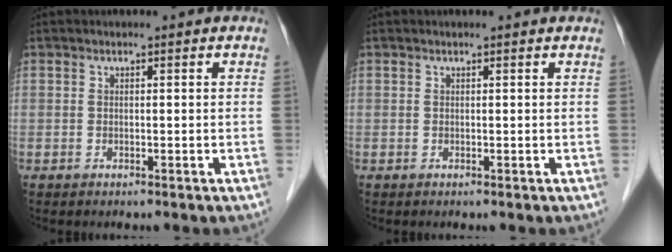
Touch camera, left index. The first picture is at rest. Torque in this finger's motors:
{"motor_torque": [0.18, -0.06, -0.01, -0.01]}